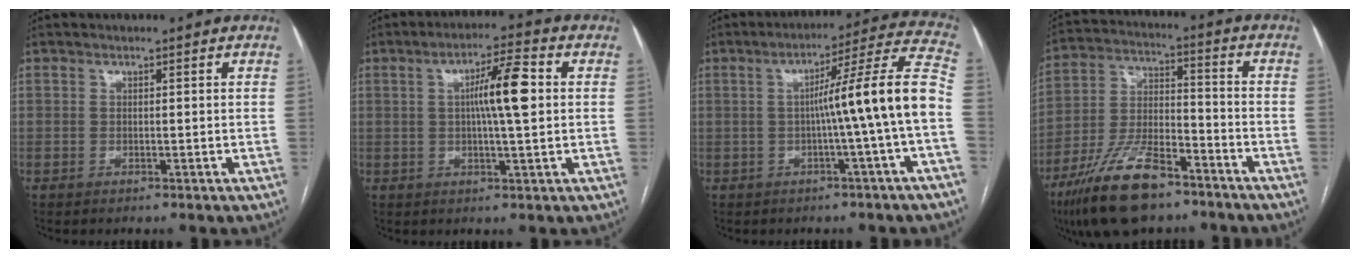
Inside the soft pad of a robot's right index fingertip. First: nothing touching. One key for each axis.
{"total": 8.3, "fx": 1.0, "fy": 0.5, "fz": 8.2, "tx": -0.139, "ty": 0.010, "tz": 0.013}
{"total": 12.6, "fx": -1.7, "fy": -2.0, "fz": 12.3, "tx": -0.166, "ty": 0.023, "tz": -0.027}
{"total": 15.6, "fx": -10.6, "fy": 5.2, "fz": 10.2, "tx": -0.209, "ty": -0.005, "tz": -0.193}